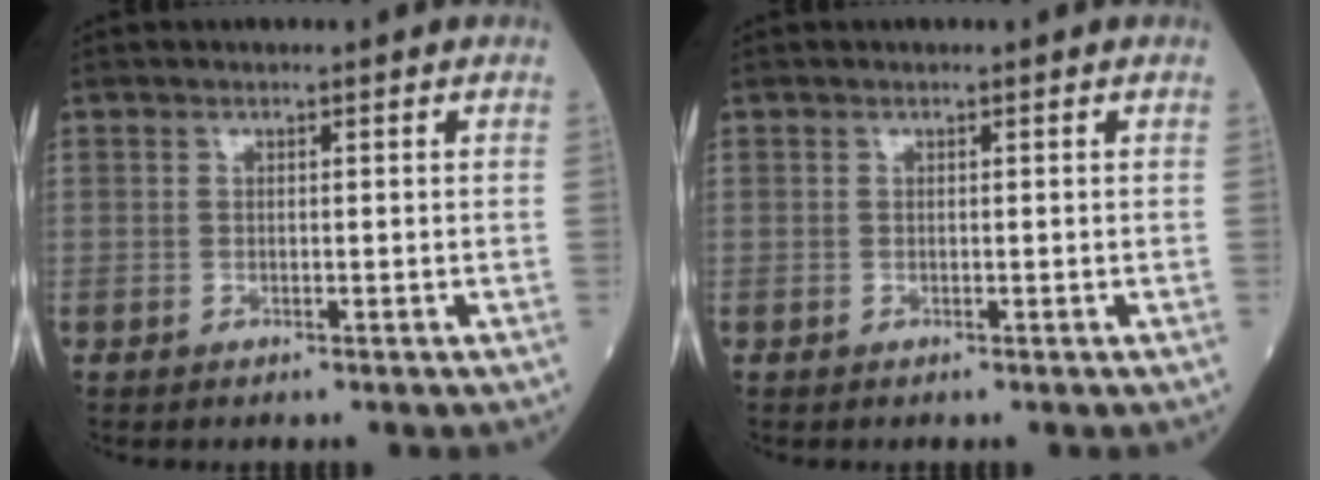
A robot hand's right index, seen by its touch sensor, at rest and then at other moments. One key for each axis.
{"total": 0.0}